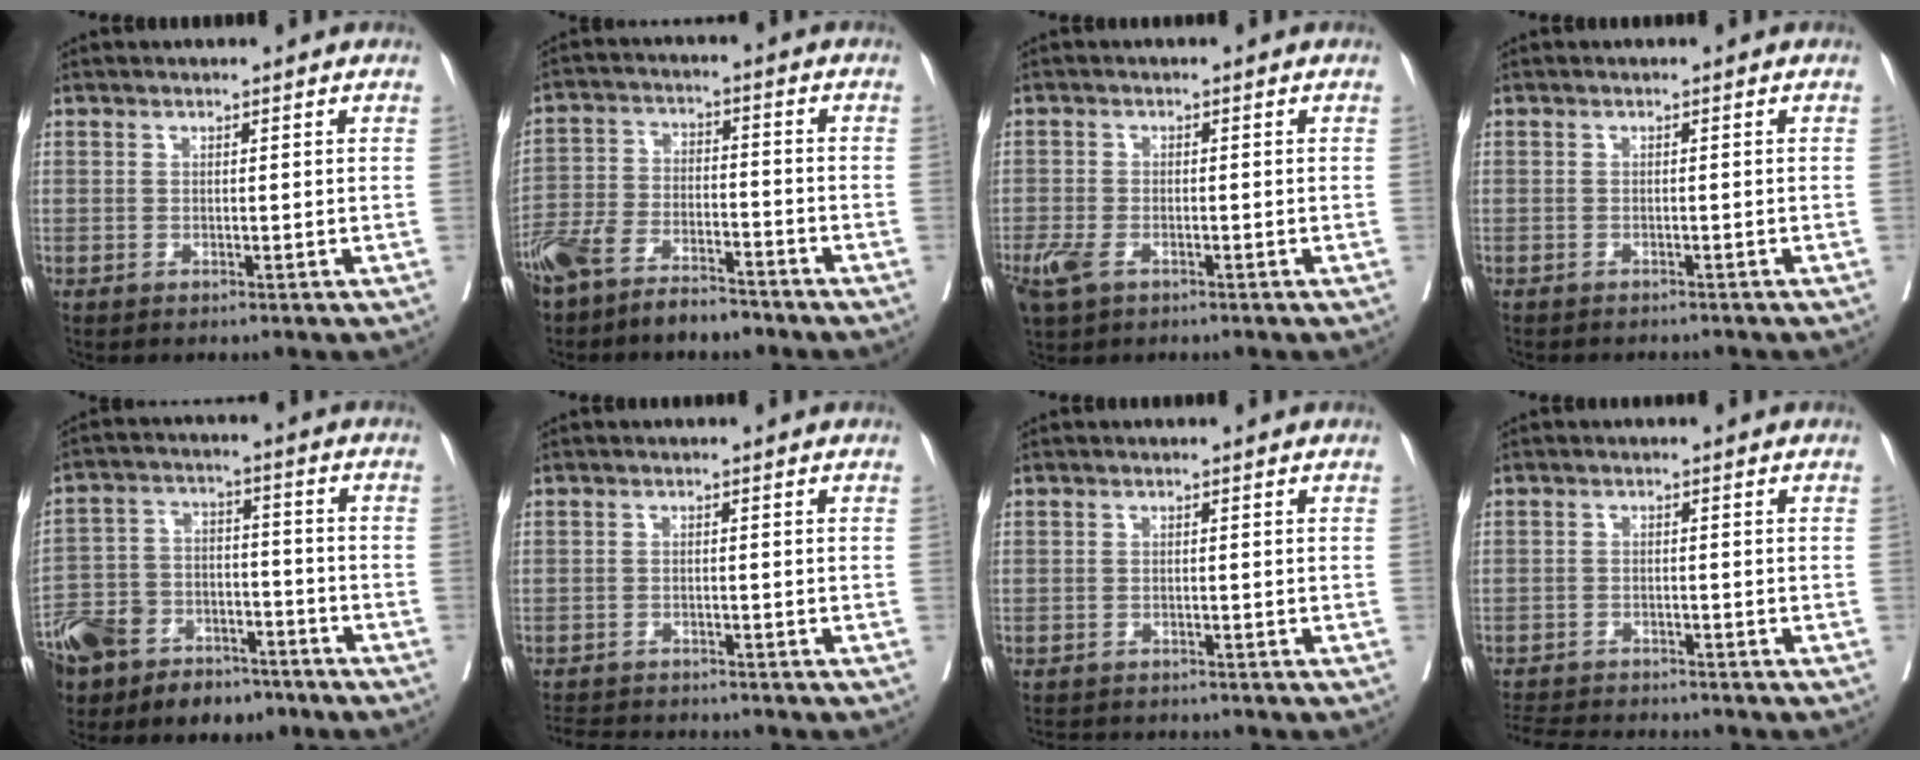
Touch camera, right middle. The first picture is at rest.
{"total": 10.2, "force": [-8.3, 3.6, 4.8], "torque": [-0.098, 0.000, -0.154]}
{"total": 5.0, "force": [-2.8, 2.6, 3.3], "torque": [-0.072, -0.008, -0.050]}
{"total": 4.1, "force": [-3.7, 1.0, 1.3], "torque": [-0.018, -0.003, -0.047]}
{"total": 19.6, "force": [-14.0, 10.3, 9.1], "torque": [-0.223, -0.003, -0.233]}
{"total": 6.2, "force": [-5.9, 1.3, 1.3], "torque": [-0.017, -0.005, -0.090]}
{"total": 4.1, "force": [-4.0, 1.0, 0.5], "torque": [-0.003, -0.008, -0.059]}
{"total": 7.8, "force": [-7.4, 1.3, 2.0], "torque": [-0.032, -0.006, -0.113]}